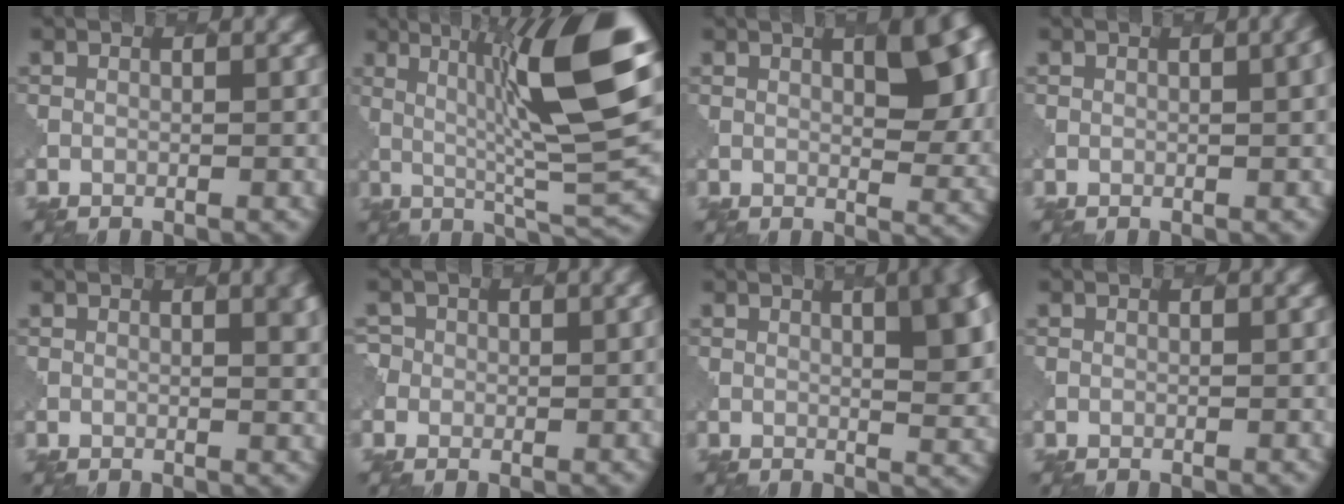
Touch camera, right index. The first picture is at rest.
{"total": 12.5, "force": [3.6, 2.0, 11.8], "torque": [-0.178, 0.009, 0.054]}
{"total": 5.9, "force": [2.4, 2.1, 4.9], "torque": [-0.065, 0.001, 0.034]}
{"total": 3.2, "force": [0.6, 1.4, 2.9], "torque": [-0.009, 0.008, 0.002]}
{"total": 3.4, "force": [1.3, 1.3, 2.9], "torque": [-0.014, 0.009, 0.010]}
{"total": 3.2, "force": [-0.6, 2.9, 1.2], "torque": [-0.005, 0.017, -0.024]}
{"total": 9.5, "force": [2.9, 4.2, 8.1], "torque": [-0.031, 0.036, 0.017]}
{"total": 0.0}